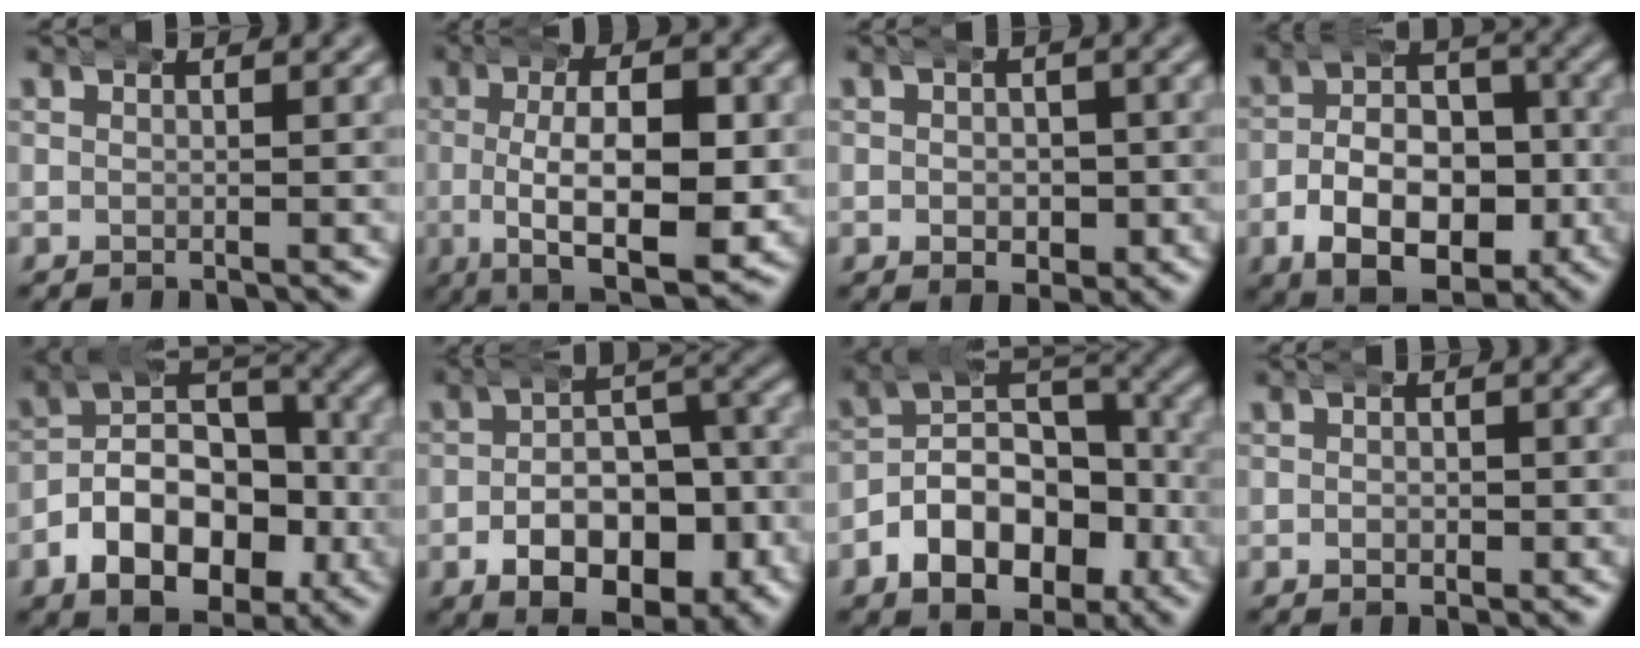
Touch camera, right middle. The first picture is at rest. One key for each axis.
{"total": 13.0, "fx": -2.8, "fy": 6.7, "fz": 10.7, "tx": -0.175, "ty": -0.038, "tz": -0.031}
{"total": 3.4, "fx": -0.7, "fy": 2.6, "fz": 2.0, "tx": -0.017, "ty": -0.006, "tz": -0.008}
{"total": 11.6, "fx": -4.4, "fy": 7.6, "fz": 7.5, "tx": -0.112, "ty": -0.023, "tz": -0.066}
{"total": 11.2, "fx": -2.7, "fy": 8.4, "fz": 6.9, "tx": -0.114, "ty": -0.022, "tz": -0.042}
{"total": 11.1, "fx": -5.0, "fy": 6.4, "fz": 7.6, "tx": -0.102, "ty": -0.021, "tz": -0.070}
{"total": 10.0, "fx": -2.8, "fy": 7.5, "fz": 6.1, "tx": -0.102, "ty": -0.021, "tz": -0.039}
{"total": 1.5, "fx": -0.2, "fy": 1.1, "fz": 1.0, "tx": -0.009, "ty": 0.000, "tz": -0.005}